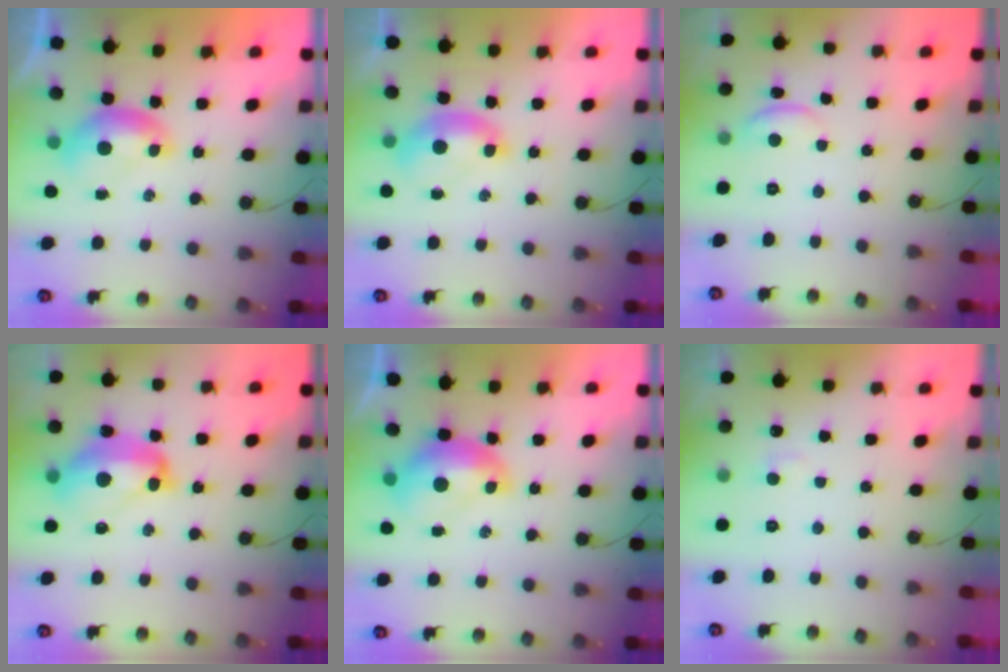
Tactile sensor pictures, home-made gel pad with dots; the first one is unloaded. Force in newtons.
{"total": 1.5, "press": 1.4, "slide": 0.6}
{"total": 2.7, "press": 2.6, "slide": 0.5}
{"total": 9.7, "press": 9.6, "slide": 1.3}
{"total": 2.2, "press": 2.1, "slide": 0.7}
{"total": 2.1, "press": 2.1, "slide": 0.6}